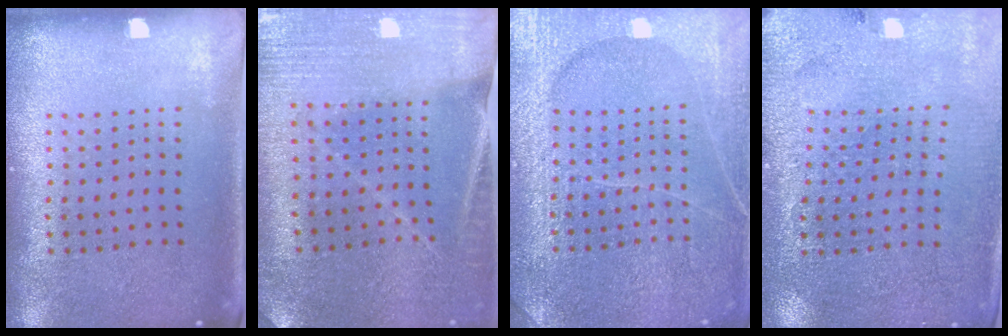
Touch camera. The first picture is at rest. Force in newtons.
{"total": 1.2, "press": 1.2, "slide": 0.1}
{"total": 4.0, "press": 3.9, "slide": 0.5}
{"total": 2.9, "press": 2.8, "slide": 0.4}